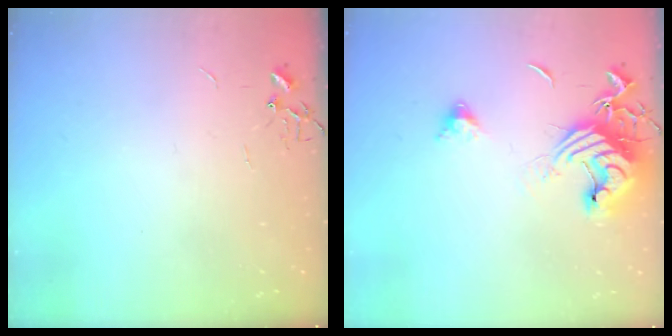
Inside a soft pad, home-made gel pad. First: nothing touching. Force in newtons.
{"total": 15.1, "press": 15.0, "slide": 2.0}